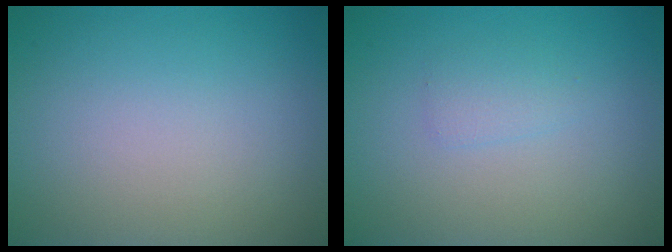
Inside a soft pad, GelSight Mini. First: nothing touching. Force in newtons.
{"total": 1.1, "press": 1.1, "slide": 0.0}